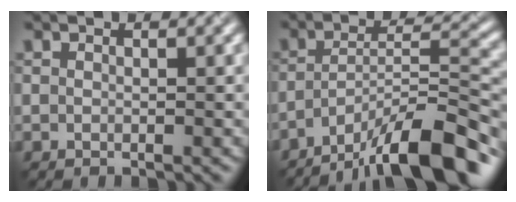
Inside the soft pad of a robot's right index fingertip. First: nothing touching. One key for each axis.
{"total": 11.9, "fx": -8.3, "fy": 2.7, "fz": 8.1, "tx": -0.119, "ty": 0.017, "tz": -0.141}